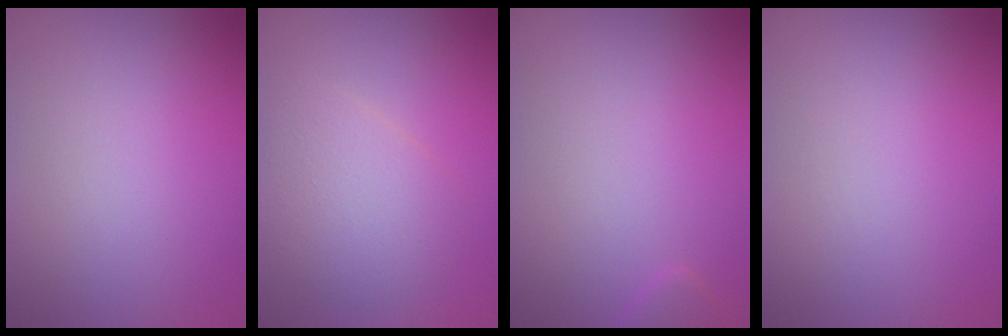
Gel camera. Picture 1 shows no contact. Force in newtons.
{"total": 3.7, "press": 3.7, "slide": 0.1}
{"total": 0.9, "press": 0.9, "slide": 0.0}
{"total": 0.0}